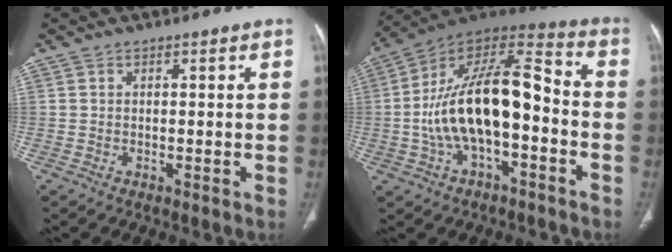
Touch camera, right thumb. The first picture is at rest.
{"total": 20.3, "force": [-3.2, 9.4, 17.8], "torque": [-0.308, 0.057, -0.055]}